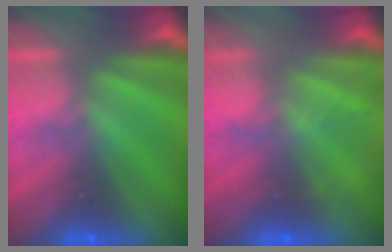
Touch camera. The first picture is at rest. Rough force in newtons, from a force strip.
{"total": 2.1}